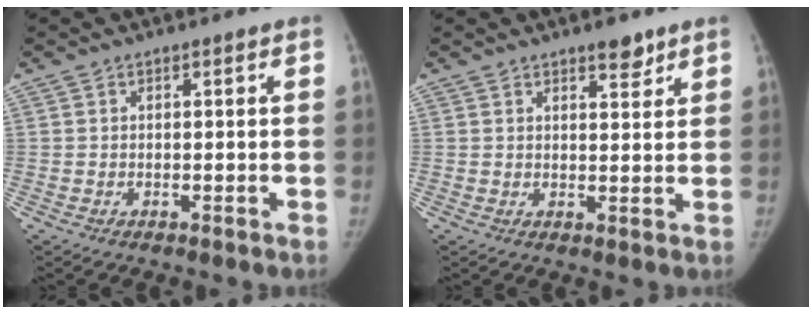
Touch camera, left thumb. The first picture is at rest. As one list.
[{"total": 3.7, "force": [2.7, 1.4, 2.0], "torque": [-0.012, -0.017, 0.038]}]